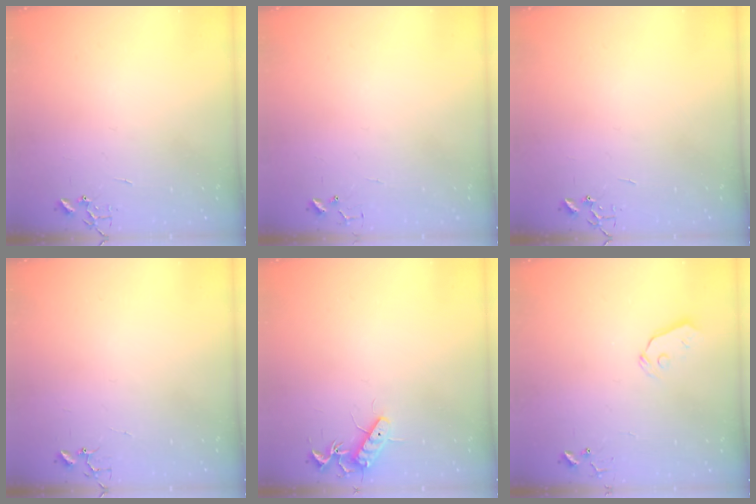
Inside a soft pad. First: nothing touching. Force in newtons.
{"total": 4.9, "press": 4.8, "slide": 0.4}
{"total": 0.0}
{"total": 3.7, "press": 3.7, "slide": 0.3}
{"total": 11.5, "press": 11.5, "slide": 1.0}
{"total": 3.4, "press": 3.4, "slide": 0.4}